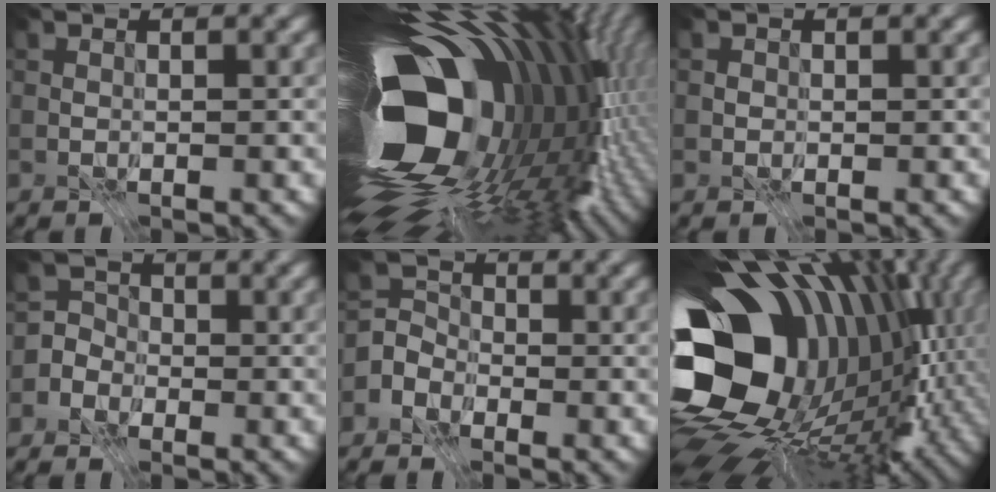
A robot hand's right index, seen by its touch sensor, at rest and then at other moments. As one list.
[{"total": 20.0, "force": [-3.2, 11.4, 16.1], "torque": [-0.311, -0.049, -0.054]}, {"total": 0.5, "force": [-0.2, 0.5, 0.1], "torque": [0.000, -0.002, -0.006]}, {"total": 4.5, "force": [-2.4, 3.8, 0.3], "torque": [0.018, 0.013, -0.069]}, {"total": 4.0, "force": [-2.6, 3.0, 0.4], "torque": [0.018, 0.007, -0.068]}, {"total": 18.7, "force": [-0.4, 12.3, 14.1], "torque": [-0.272, -0.037, 0.006]}]